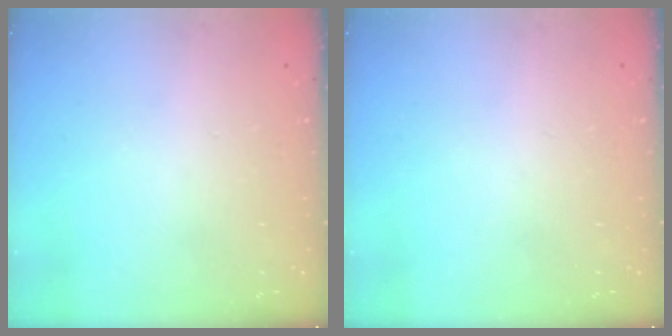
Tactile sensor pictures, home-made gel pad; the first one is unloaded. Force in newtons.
{"total": 0.0}